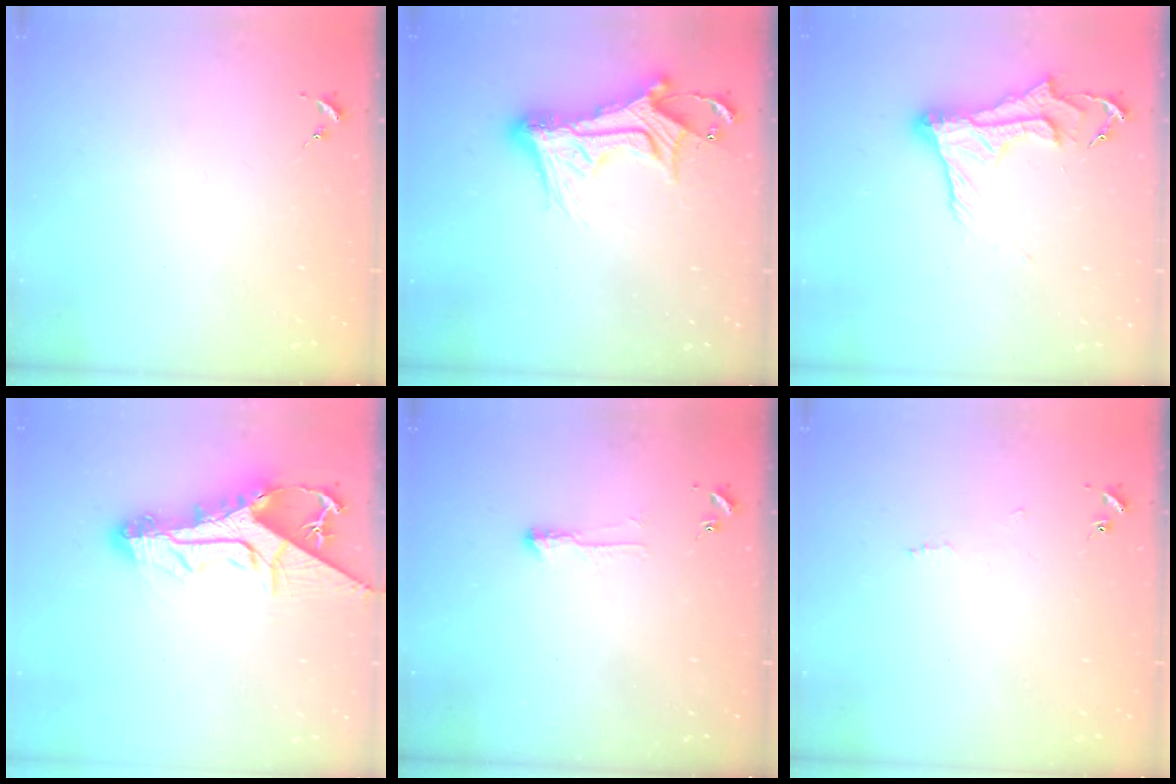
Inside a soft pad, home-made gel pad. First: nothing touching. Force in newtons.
{"total": 16.3, "press": 16.2, "slide": 1.3}
{"total": 13.1, "press": 13.1, "slide": 1.5}
{"total": 19.0, "press": 18.9, "slide": 1.7}
{"total": 3.9, "press": 3.8, "slide": 0.6}
{"total": 3.3, "press": 3.3, "slide": 0.3}